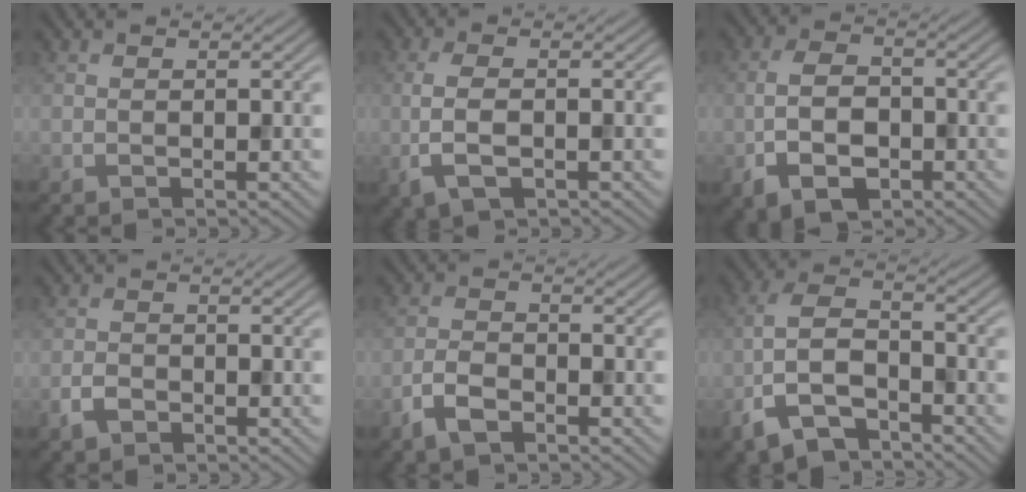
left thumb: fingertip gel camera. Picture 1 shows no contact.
{"total": 4.4, "force": [-1.2, 1.7, 3.9], "torque": [-0.097, -0.004, -0.025]}
{"total": 6.5, "force": [-2.5, 3.7, 4.6], "torque": [-0.099, -0.005, -0.053]}
{"total": 2.3, "force": [-1.4, 1.4, 1.1], "torque": [-0.024, -0.002, -0.033]}
{"total": 3.8, "force": [-2.4, 1.6, 2.4], "torque": [-0.052, -0.001, -0.056]}
{"total": 8.8, "force": [-5.5, 3.8, 5.7], "torque": [-0.123, -0.004, -0.120]}